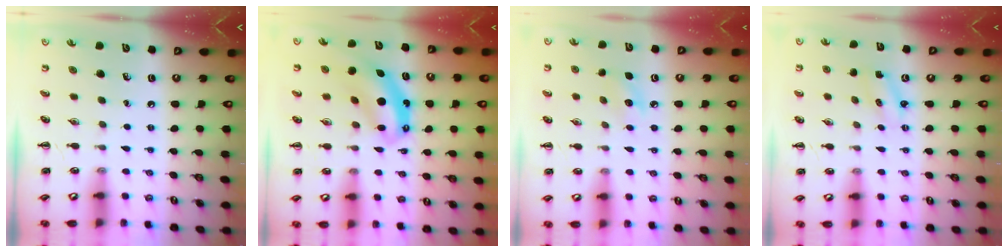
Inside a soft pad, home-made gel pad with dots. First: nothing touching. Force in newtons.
{"total": 6.8, "press": 6.8, "slide": 0.7}
{"total": 7.3, "press": 7.1, "slide": 1.7}
{"total": 2.3, "press": 2.3, "slide": 0.6}